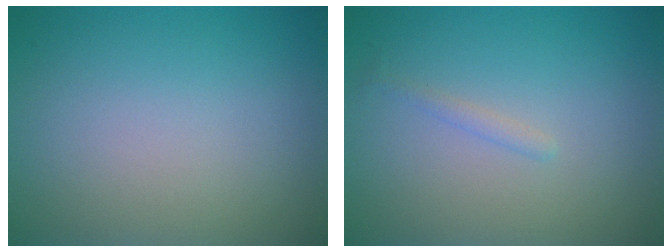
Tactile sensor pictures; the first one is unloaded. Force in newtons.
{"total": 0.7, "press": 0.7, "slide": 0.1}